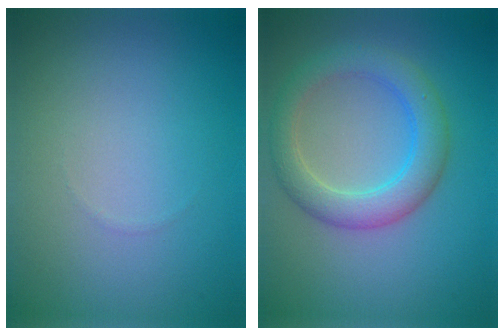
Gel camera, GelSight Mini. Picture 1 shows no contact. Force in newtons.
{"total": 4.4, "press": 4.4, "slide": 0.1}